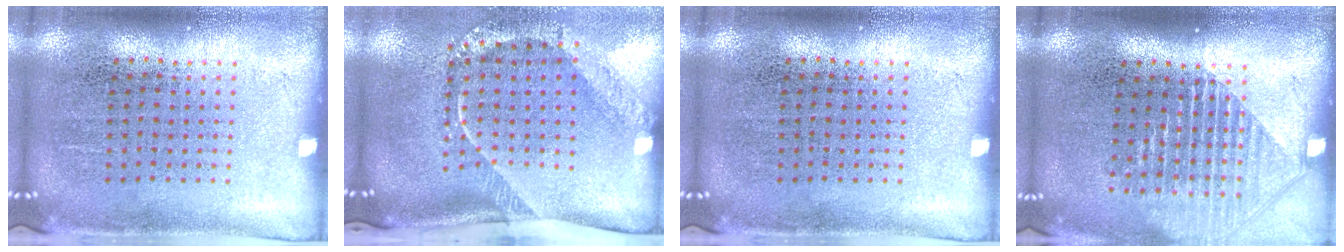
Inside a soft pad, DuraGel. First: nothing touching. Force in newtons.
{"total": 2.6, "press": 1.7, "slide": 2.0}
{"total": 0.0}
{"total": 1.6, "press": 1.4, "slide": 0.7}